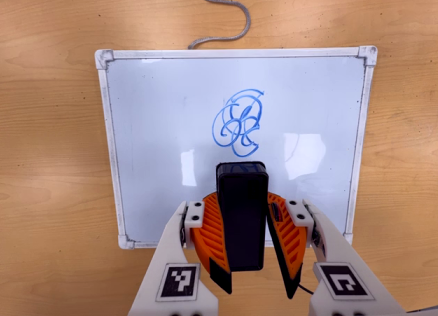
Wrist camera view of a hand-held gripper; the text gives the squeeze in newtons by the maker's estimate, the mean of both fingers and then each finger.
{"total": 11.0, "left": 10.3, "right": 11.8}